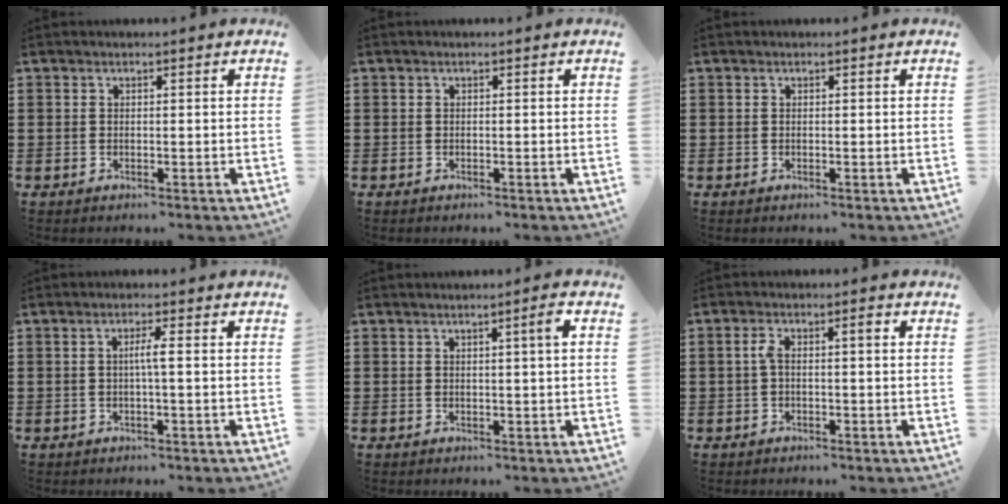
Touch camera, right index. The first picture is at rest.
{"total": 0.0}
{"total": 0.0}
{"total": 2.3, "force": [-0.1, -0.1, 2.3], "torque": [-0.044, -0.001, -0.006]}
{"total": 2.3, "force": [0.6, -0.2, 2.2], "torque": [-0.039, 0.000, 0.008]}
{"total": 2.7, "force": [-0.2, 0.6, 2.6], "torque": [-0.055, 0.003, -0.010]}